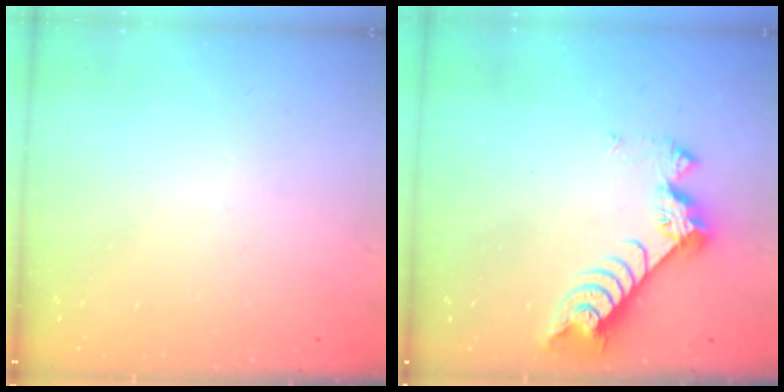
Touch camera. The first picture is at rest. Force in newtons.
{"total": 7.4, "press": 7.3, "slide": 1.0}